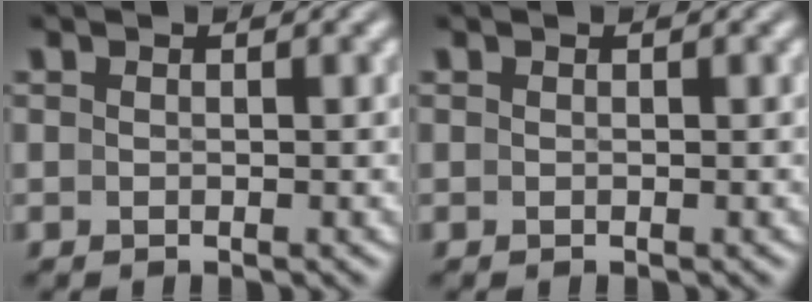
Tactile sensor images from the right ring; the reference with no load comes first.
{"total": 0.0}